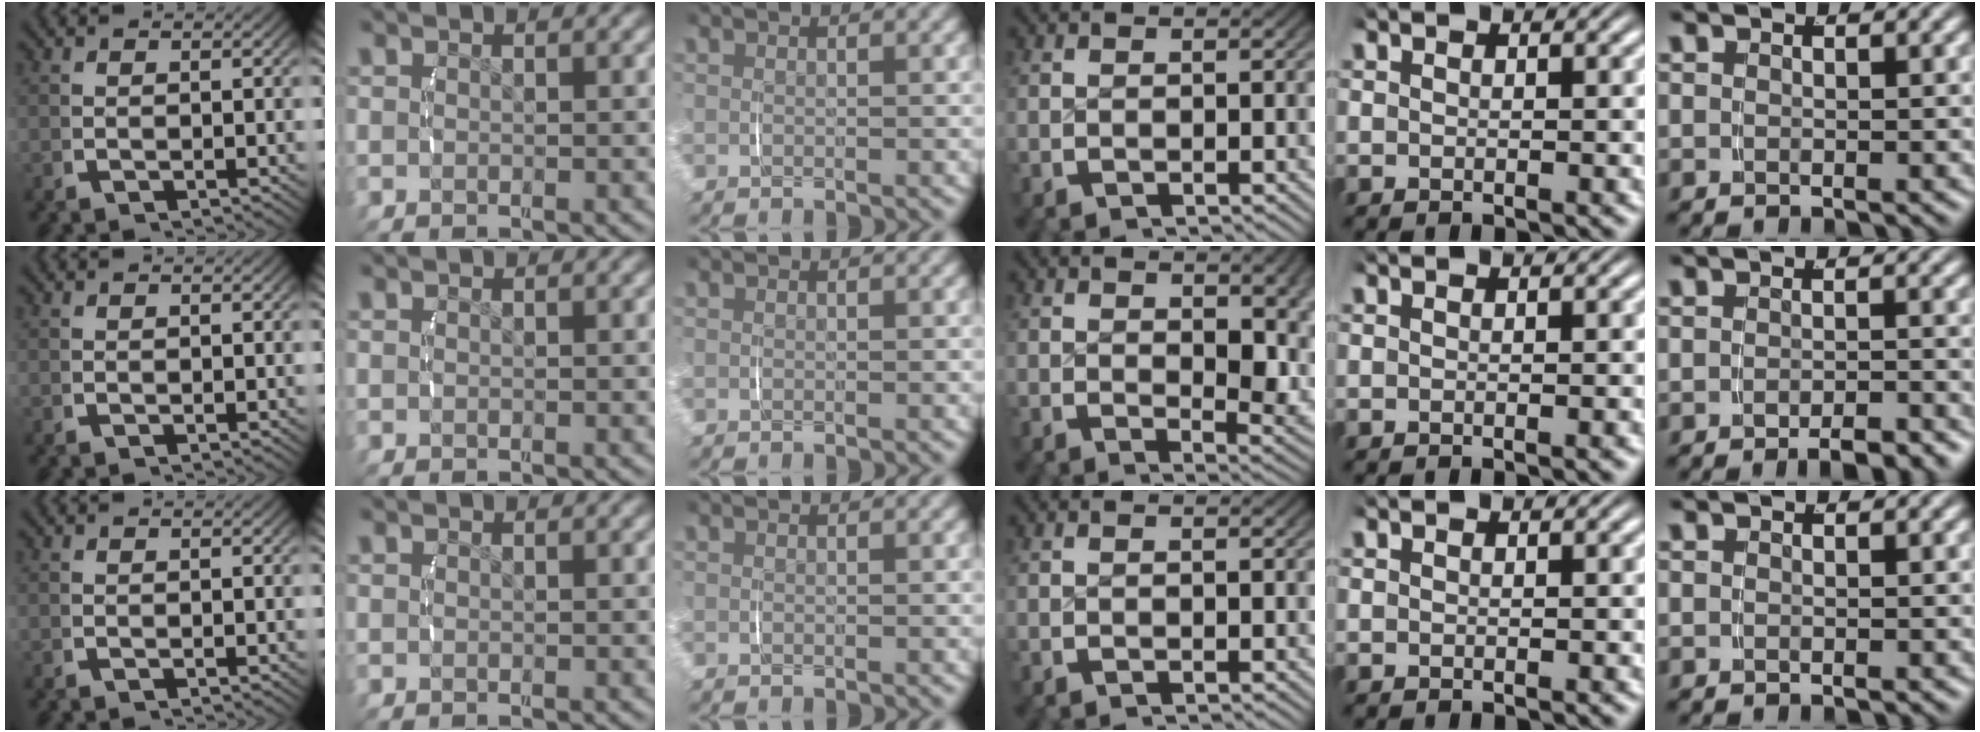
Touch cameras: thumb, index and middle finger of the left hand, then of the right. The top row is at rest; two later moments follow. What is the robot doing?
{"motion": "lift_and_place", "object": "glasses case"}